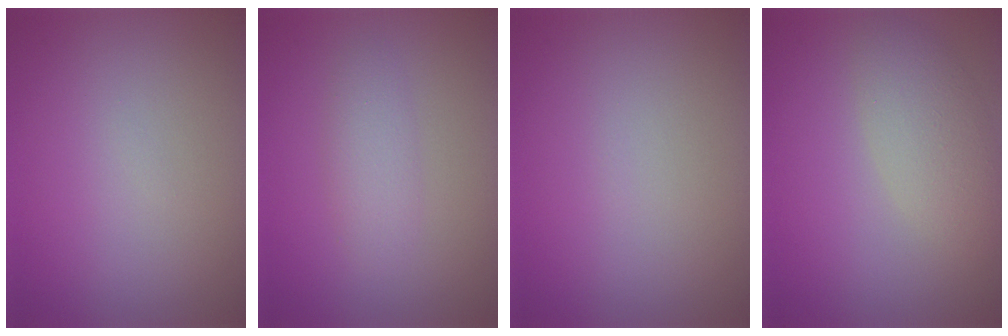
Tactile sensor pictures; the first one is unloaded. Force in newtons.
{"total": 2.0, "press": 2.0, "slide": 0.0}
{"total": 0.0}
{"total": 3.2, "press": 3.1, "slide": 0.3}